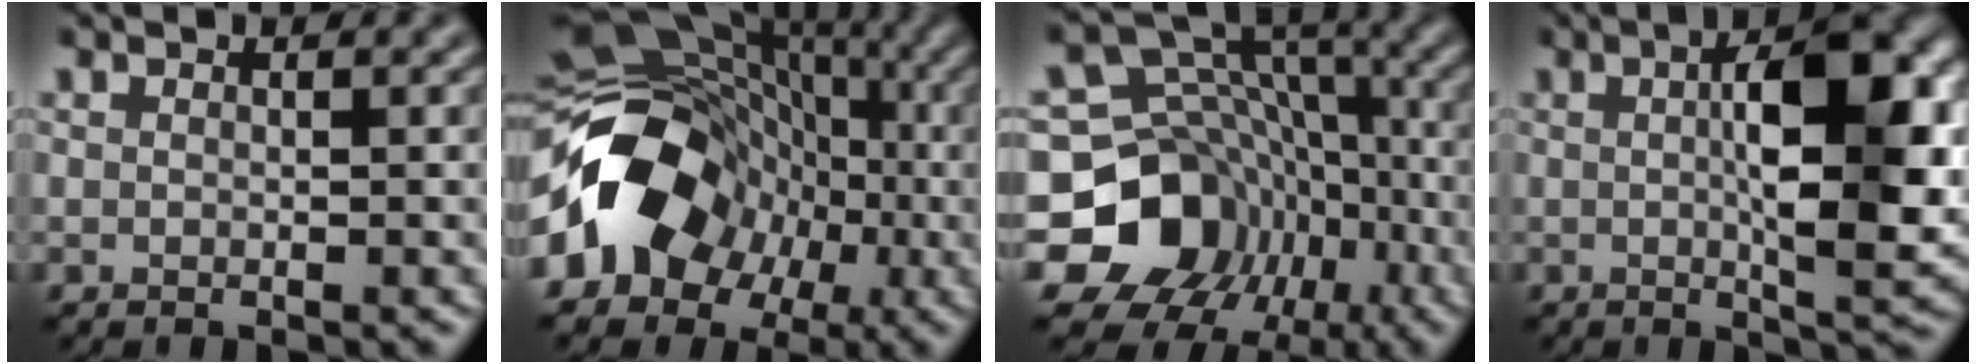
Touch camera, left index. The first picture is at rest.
{"total": 10.5, "force": [-2.8, 8.3, 5.7], "torque": [-0.101, 0.007, -0.062]}
{"total": 14.4, "force": [-4.8, 12.3, 5.6], "torque": [-0.109, 0.002, -0.098]}
{"total": 9.8, "force": [1.2, 2.5, 9.4], "torque": [-0.127, 0.005, 0.017]}